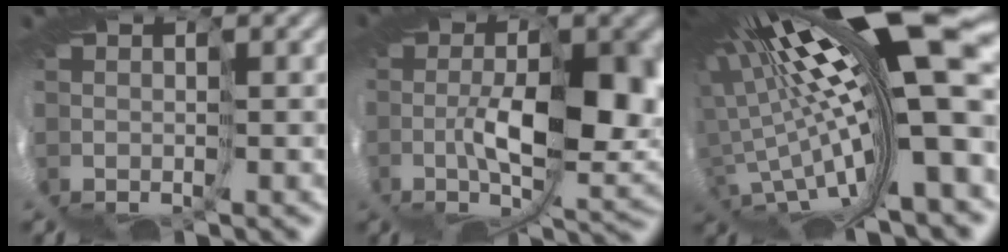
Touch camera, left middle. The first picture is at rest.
{"total": 6.4, "force": [0.1, 2.1, 6.1], "torque": [-0.132, -0.011, -0.003]}
{"total": 14.8, "force": [2.8, 2.1, 14.4], "torque": [-0.216, -0.024, 0.042]}